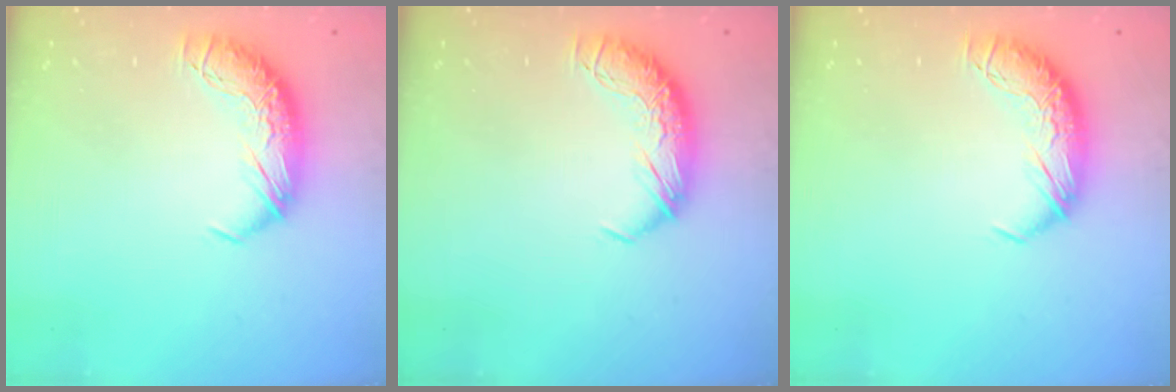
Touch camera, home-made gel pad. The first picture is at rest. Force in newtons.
{"total": 0.0}
{"total": 0.0}